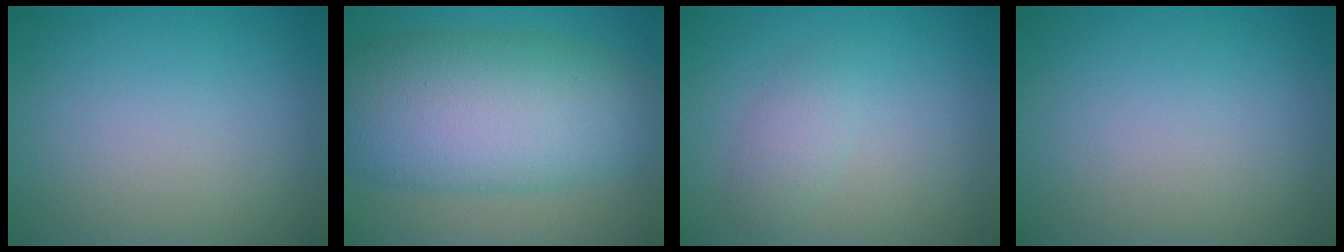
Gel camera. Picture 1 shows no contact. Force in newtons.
{"total": 12.1, "press": 12.1, "slide": 0.1}
{"total": 1.7, "press": 1.7, "slide": 0.1}
{"total": 0.0}